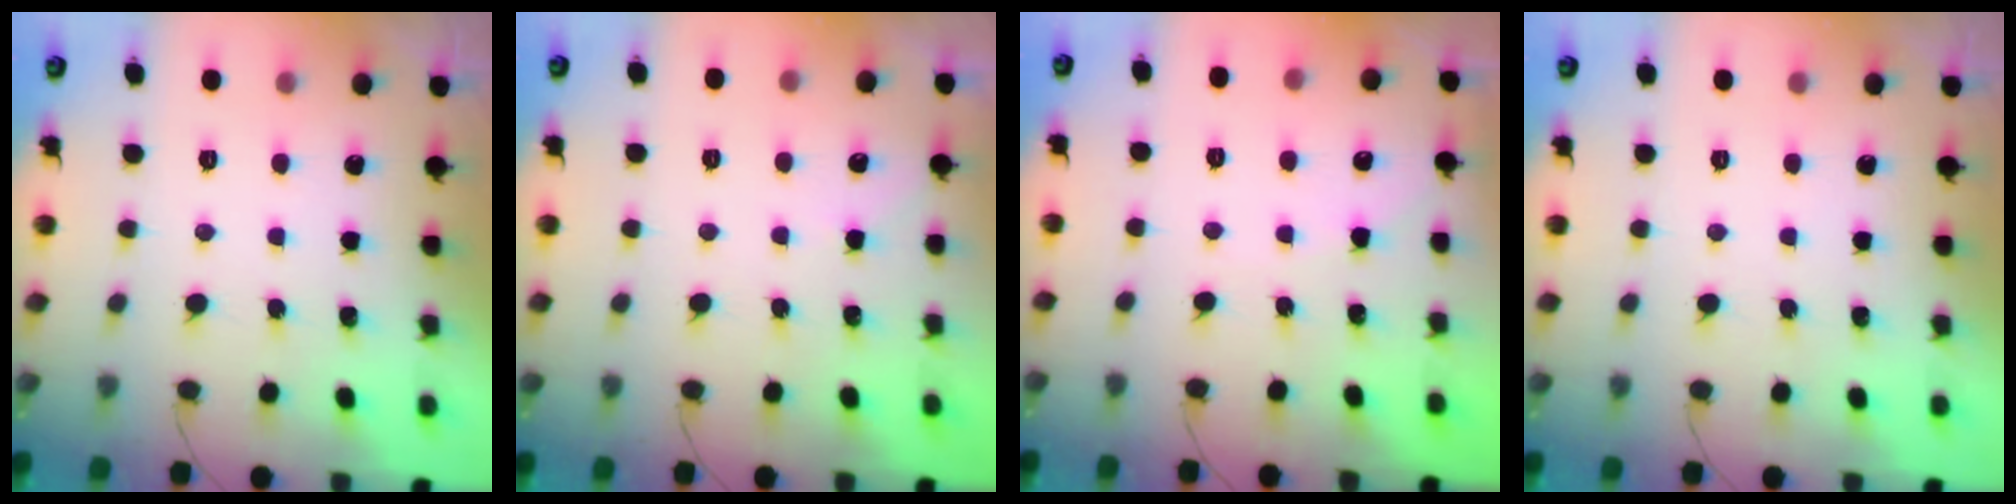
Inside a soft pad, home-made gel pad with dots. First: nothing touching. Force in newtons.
{"total": 2.3, "press": 2.3, "slide": 0.4}
{"total": 3.3, "press": 3.3, "slide": 0.6}
{"total": 0.0}